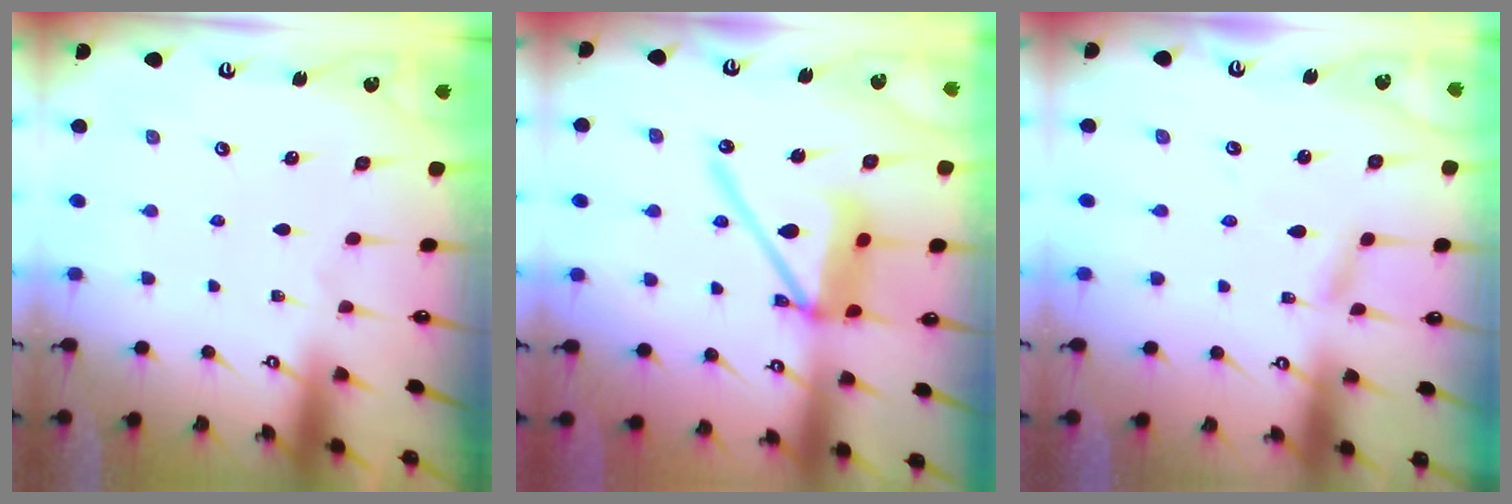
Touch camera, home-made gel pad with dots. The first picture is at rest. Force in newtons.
{"total": 16.2, "press": 16.1, "slide": 1.7}
{"total": 2.8, "press": 2.8, "slide": 0.3}